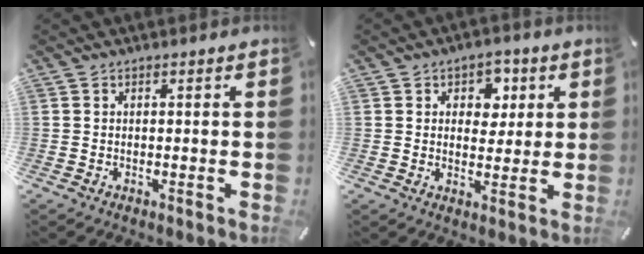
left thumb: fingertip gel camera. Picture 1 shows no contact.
{"total": 5.7, "force": [1.7, 4.7, 2.7], "torque": [-0.018, -0.006, 0.021]}